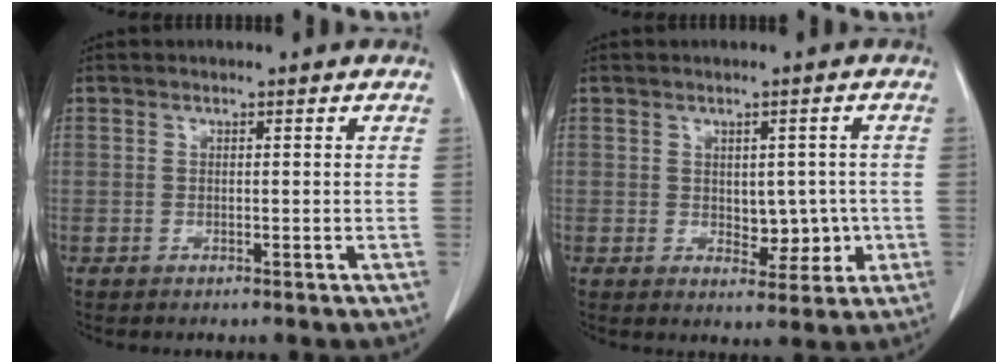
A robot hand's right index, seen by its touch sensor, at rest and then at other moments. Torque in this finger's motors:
{"motor_torque": [0.09, 0.06, 0.07, 0.03]}